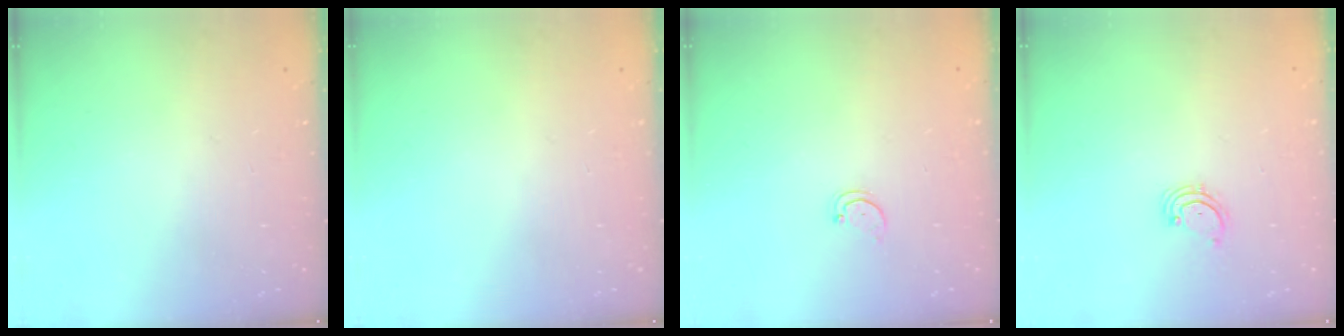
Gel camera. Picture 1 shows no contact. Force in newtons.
{"total": 0.0}
{"total": 1.5, "press": 1.5, "slide": 0.3}
{"total": 2.1, "press": 2.1, "slide": 0.3}